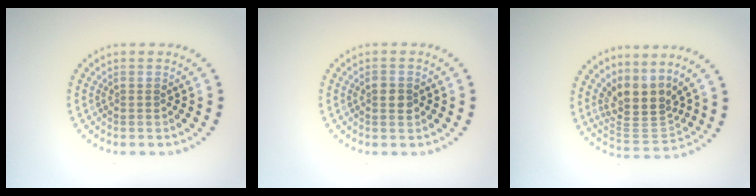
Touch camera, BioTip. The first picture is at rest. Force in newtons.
{"total": 1.4, "press": 1.4, "slide": 0.1}
{"total": 4.1, "press": 3.0, "slide": 2.7}